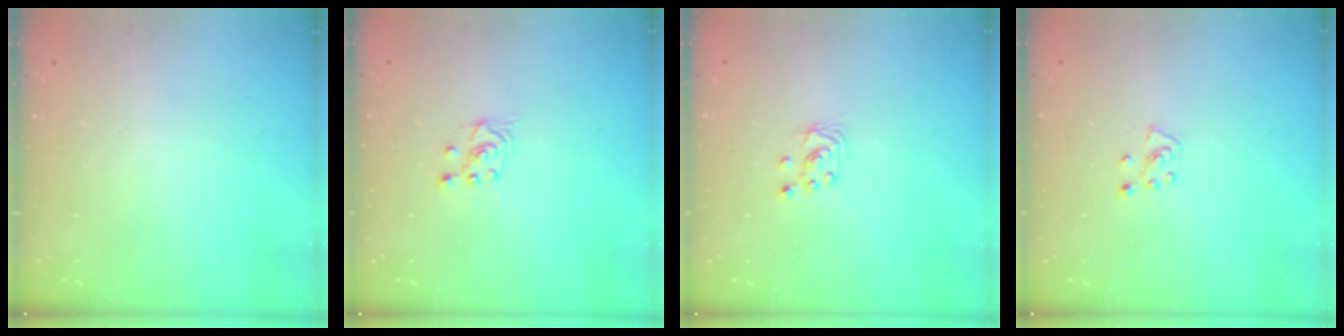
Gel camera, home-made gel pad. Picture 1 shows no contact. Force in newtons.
{"total": 2.5, "press": 2.4, "slide": 0.7}
{"total": 2.7, "press": 2.7, "slide": 0.2}
{"total": 5.0, "press": 5.0, "slide": 0.4}